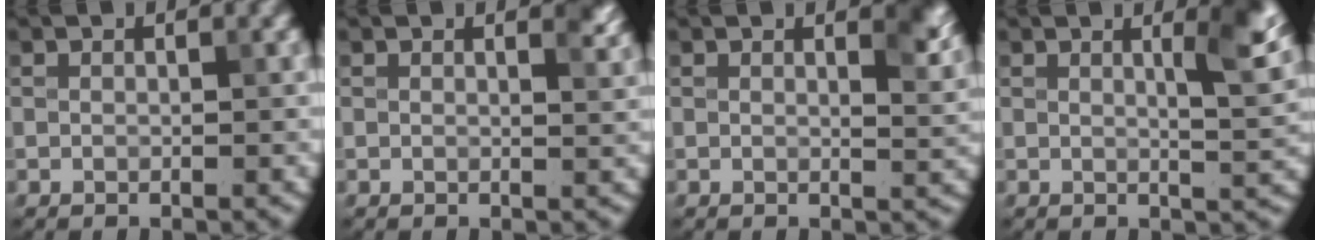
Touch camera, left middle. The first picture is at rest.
{"total": 1.6, "force": [1.2, 0.4, 1.0], "torque": [-0.005, -0.002, 0.016]}
{"total": 2.7, "force": [1.6, 0.8, 2.0], "torque": [-0.018, -0.003, 0.025]}
{"total": 4.3, "force": [1.7, 1.0, 3.8], "torque": [-0.048, 0.000, 0.024]}